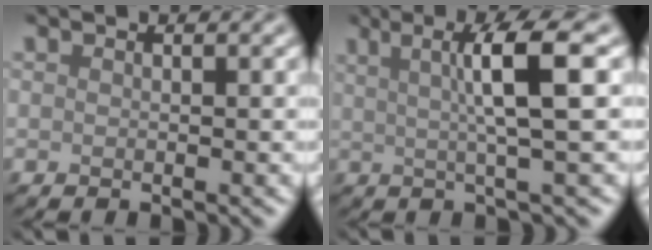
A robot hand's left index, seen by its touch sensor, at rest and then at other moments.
{"total": 5.8, "force": [1.5, 0.8, 5.5], "torque": [-0.087, 0.008, 0.025]}